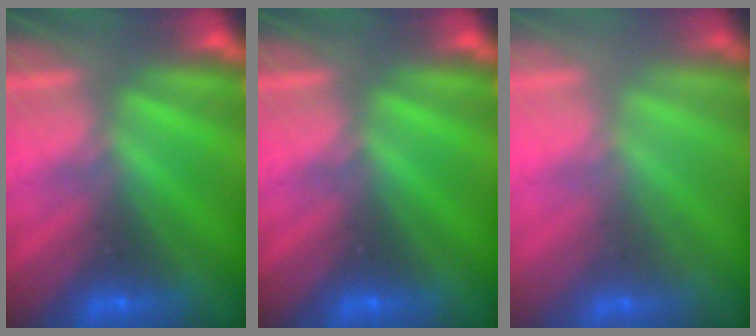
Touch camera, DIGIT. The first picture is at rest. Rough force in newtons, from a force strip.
{"total": 0.0}
{"total": 2.2}